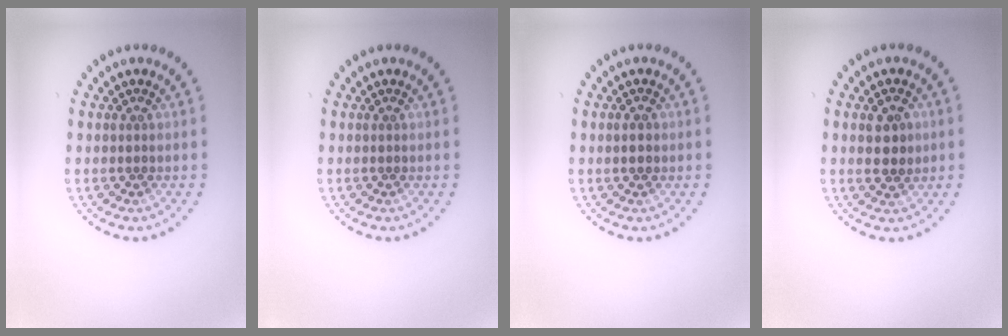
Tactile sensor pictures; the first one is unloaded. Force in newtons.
{"total": 0.0}
{"total": 1.4, "press": 1.4, "slide": 0.1}
{"total": 2.6, "press": 2.5, "slide": 0.3}